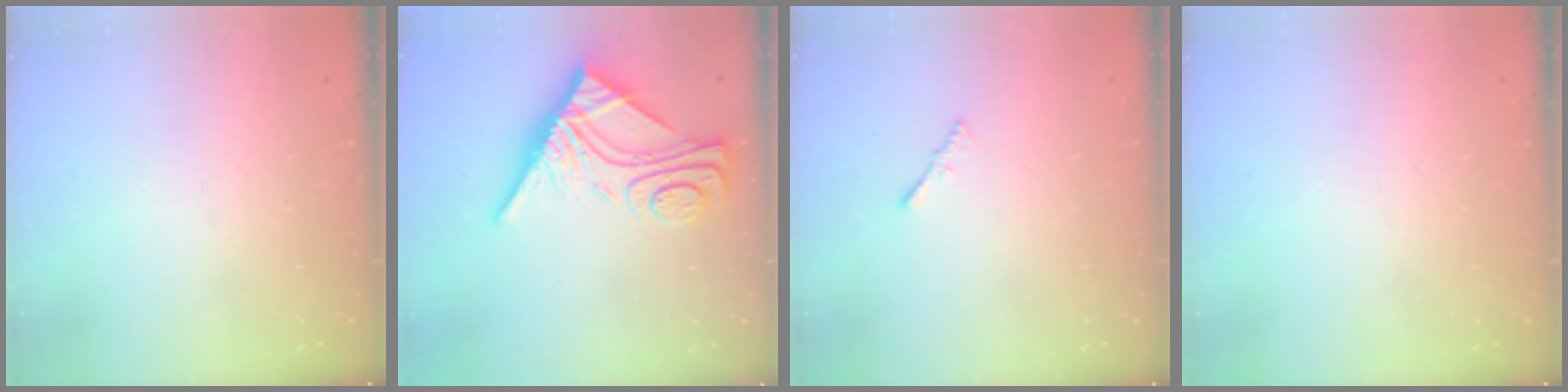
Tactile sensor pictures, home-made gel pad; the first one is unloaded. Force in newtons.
{"total": 13.4, "press": 13.4, "slide": 1.1}
{"total": 0.7, "press": 0.6, "slide": 0.3}
{"total": 0.0}